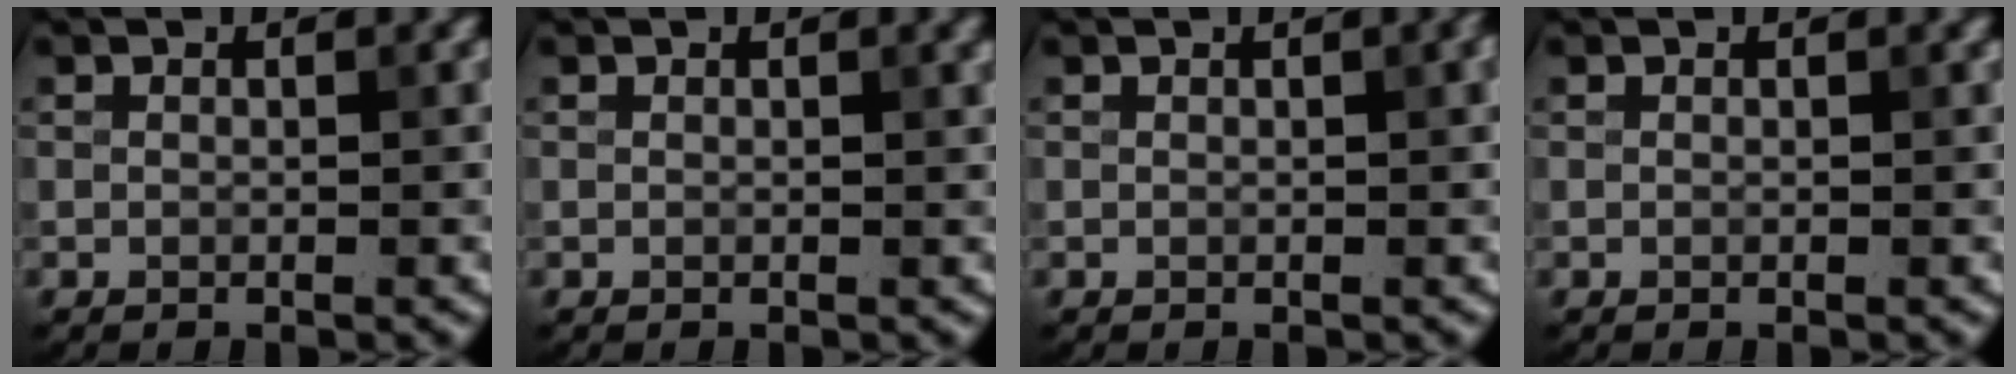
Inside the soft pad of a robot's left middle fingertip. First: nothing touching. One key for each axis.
{"total": 0.9, "fx": 0.6, "fy": 0.2, "fz": 0.7, "tx": -0.007, "ty": 0.004, "tz": 0.007}
{"total": 1.4, "fx": 0.4, "fy": 0.4, "fz": 1.3, "tx": -0.011, "ty": 0.008, "tz": 0.003}
{"total": 0.0}